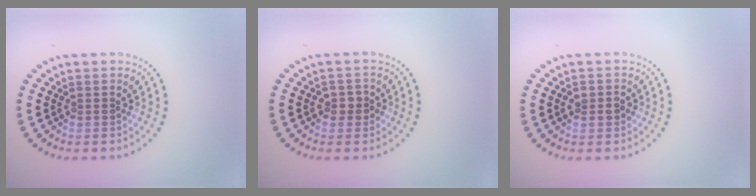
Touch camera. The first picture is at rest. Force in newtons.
{"total": 1.5, "press": 1.4, "slide": 0.4}
{"total": 1.5, "press": 1.5, "slide": 0.1}